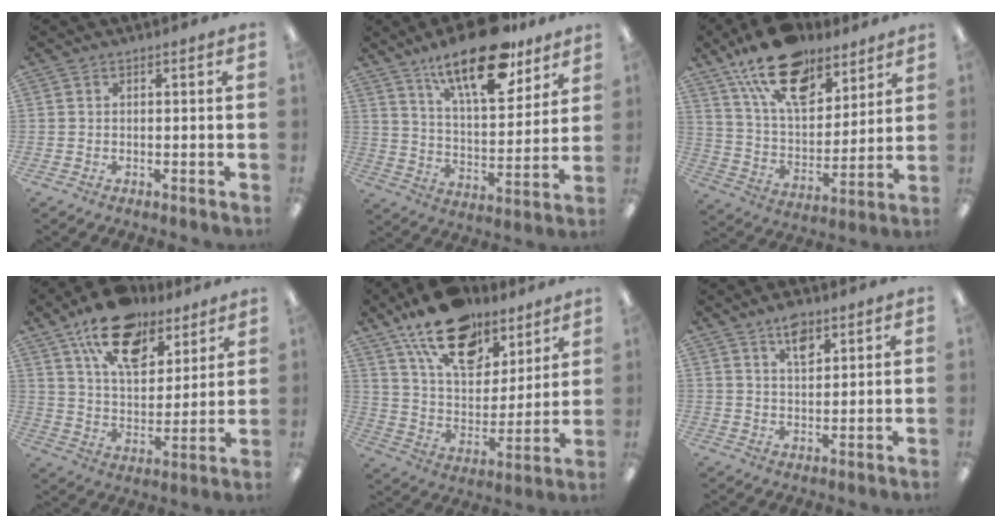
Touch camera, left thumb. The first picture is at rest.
{"total": 19.8, "force": [14.2, 6.9, 11.9], "torque": [-0.183, -0.082, 0.234]}
{"total": 19.6, "force": [13.5, 9.8, 10.4], "torque": [-0.185, -0.068, 0.240]}
{"total": 17.3, "force": [11.7, 8.8, 9.1], "torque": [-0.148, -0.054, 0.207]}
{"total": 19.5, "force": [13.6, 9.8, 9.9], "torque": [-0.171, -0.073, 0.242]}
{"total": 6.2, "force": [4.2, 2.9, 3.7], "torque": [-0.048, -0.018, 0.070]}